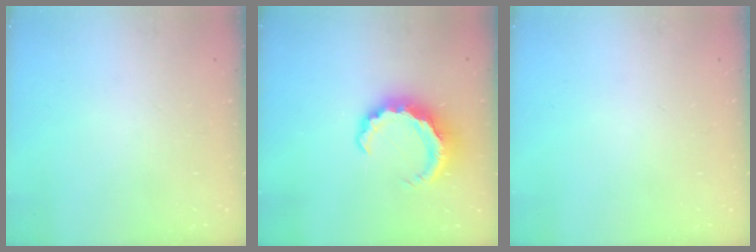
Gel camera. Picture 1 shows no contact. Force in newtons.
{"total": 8.0, "press": 7.8, "slide": 1.3}
{"total": 0.0}